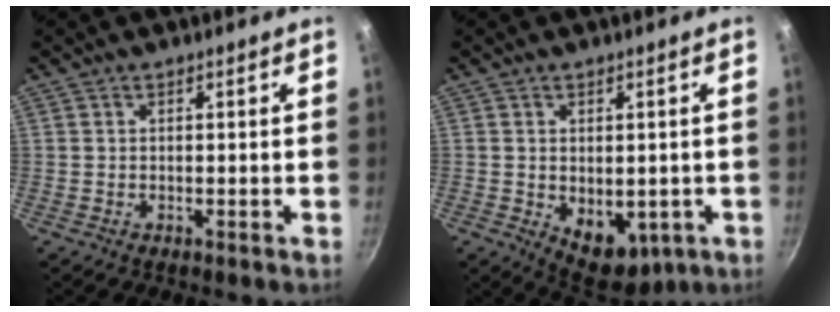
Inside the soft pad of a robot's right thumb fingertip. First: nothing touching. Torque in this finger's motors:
{"motor_torque": [-0.20, 0.31, -0.07, -0.14, 0.22]}